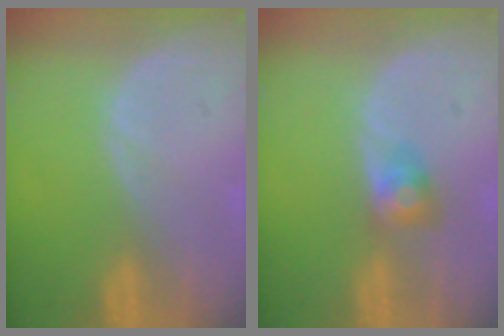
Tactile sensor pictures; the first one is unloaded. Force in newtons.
{"total": 2.9, "press": 2.8, "slide": 0.1}